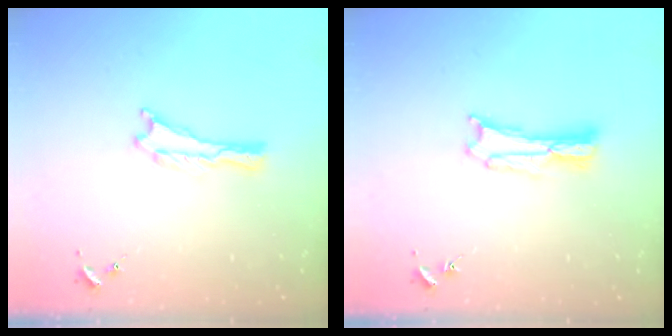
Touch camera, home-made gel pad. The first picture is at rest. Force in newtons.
{"total": 1.8, "press": 1.8, "slide": 0.3}